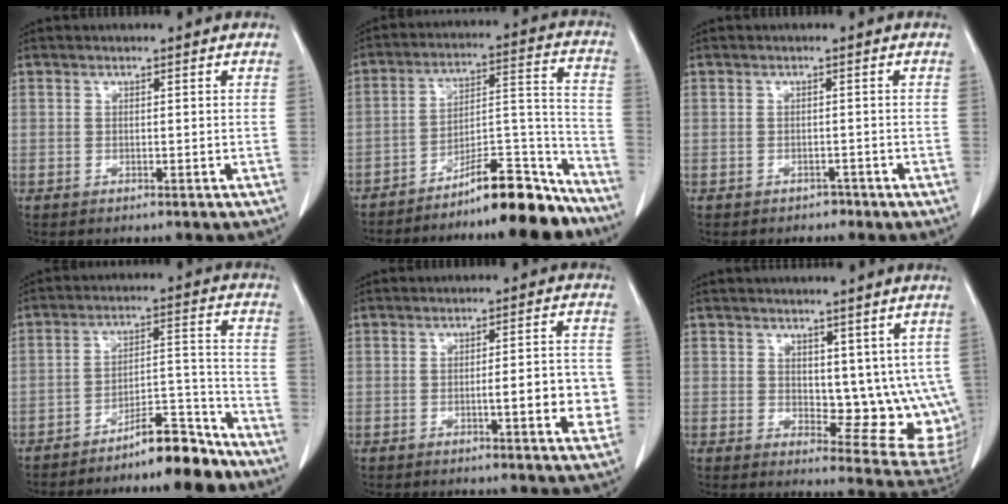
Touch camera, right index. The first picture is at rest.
{"total": 15.0, "force": [-13.3, 1.7, 6.8], "torque": [-0.075, 0.052, -0.214]}
{"total": 1.1, "force": [-0.9, 0.7, 0.1], "torque": [-0.004, 0.002, -0.015]}
{"total": 9.5, "force": [-8.1, 1.6, 4.7], "torque": [-0.061, 0.029, -0.133]}
{"total": 7.3, "force": [-1.5, 1.3, 7.0], "torque": [-0.088, 0.005, -0.018]}
{"total": 11.0, "force": [2.7, 5.6, 9.1], "torque": [-0.094, -0.015, 0.049]}